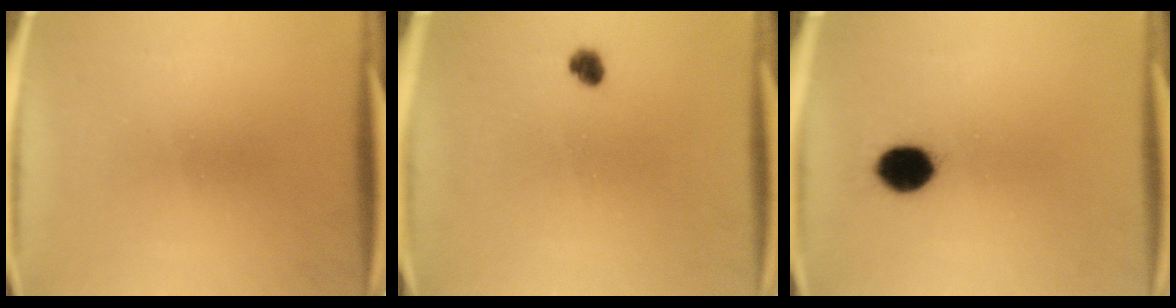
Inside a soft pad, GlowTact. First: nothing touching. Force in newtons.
{"total": 2.2}
{"total": 7.2}